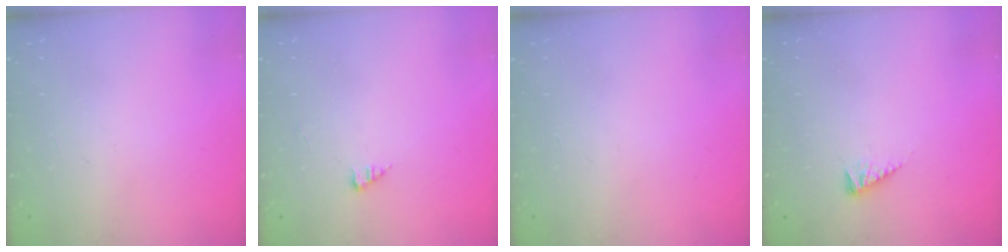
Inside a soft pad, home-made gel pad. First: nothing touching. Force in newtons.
{"total": 1.6, "press": 1.6, "slide": 0.2}
{"total": 0.0}
{"total": 4.2, "press": 4.2, "slide": 0.6}